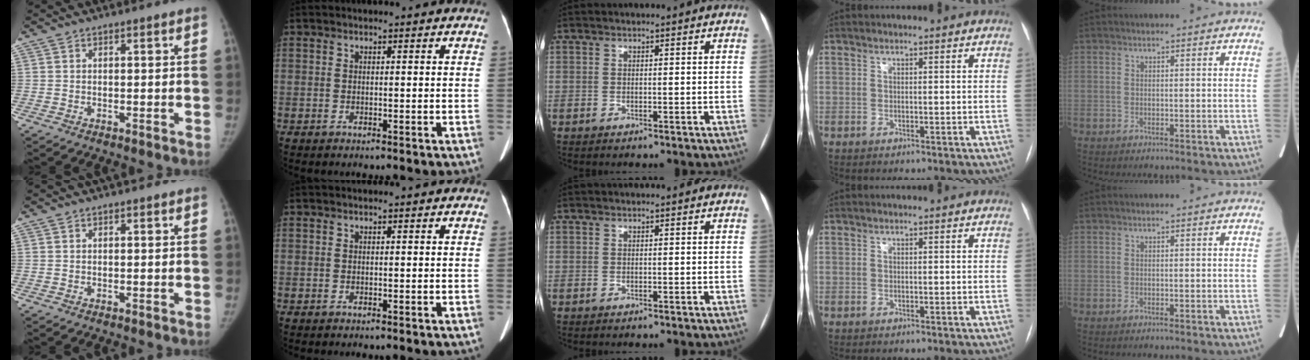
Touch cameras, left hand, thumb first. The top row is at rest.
{}